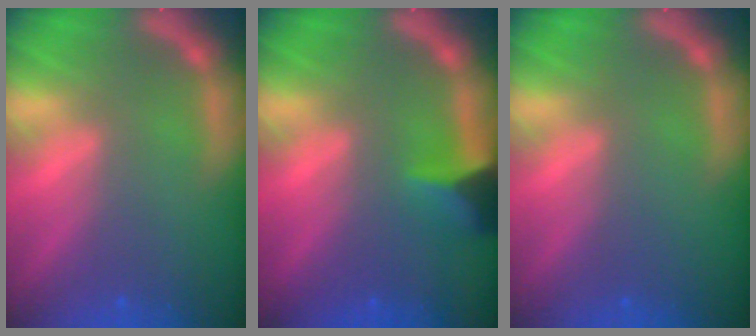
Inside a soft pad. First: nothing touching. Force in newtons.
{"total": 3.5}
{"total": 0.0}